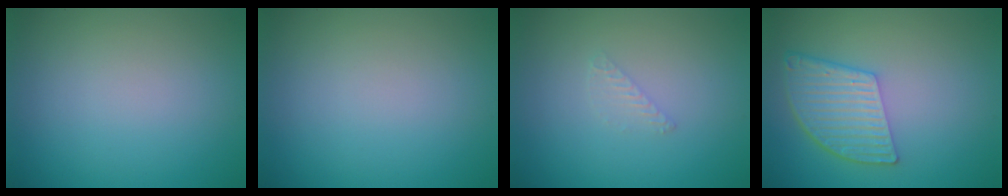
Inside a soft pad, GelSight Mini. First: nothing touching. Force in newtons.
{"total": 0.0}
{"total": 0.8, "press": 0.8, "slide": 0.0}
{"total": 5.4, "press": 4.0, "slide": 3.7}